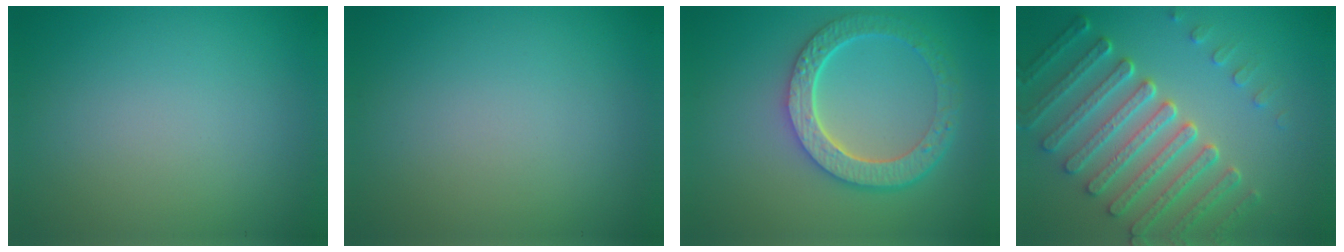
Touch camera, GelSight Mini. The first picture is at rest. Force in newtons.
{"total": 0.0}
{"total": 6.0, "press": 4.6, "slide": 3.9}
{"total": 7.0, "press": 5.3, "slide": 4.6}